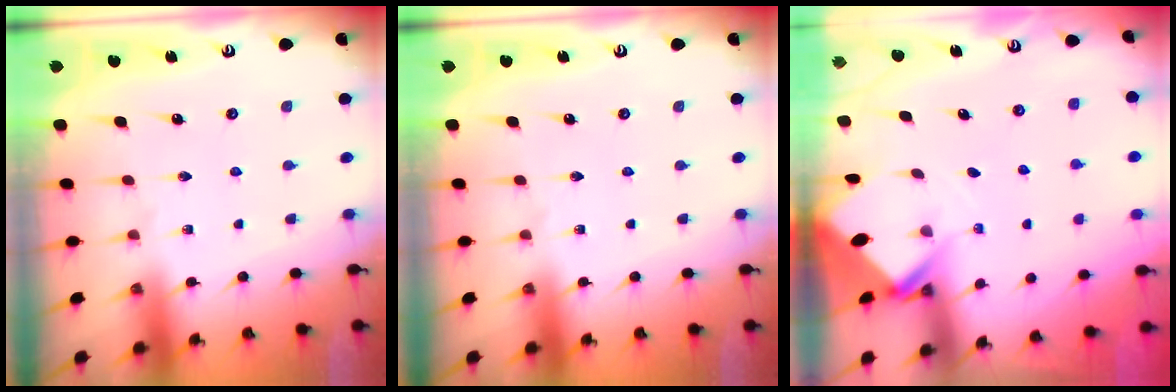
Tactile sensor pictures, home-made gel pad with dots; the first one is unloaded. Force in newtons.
{"total": 0.0}
{"total": 2.4, "press": 2.4, "slide": 0.1}